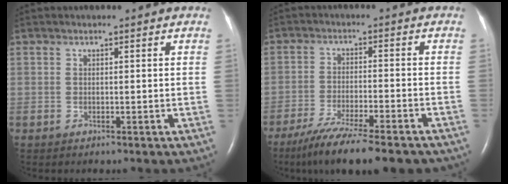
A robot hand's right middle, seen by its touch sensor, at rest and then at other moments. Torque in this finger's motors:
{"motor_torque": [0.88, -0.83, 0.22, 0.08]}